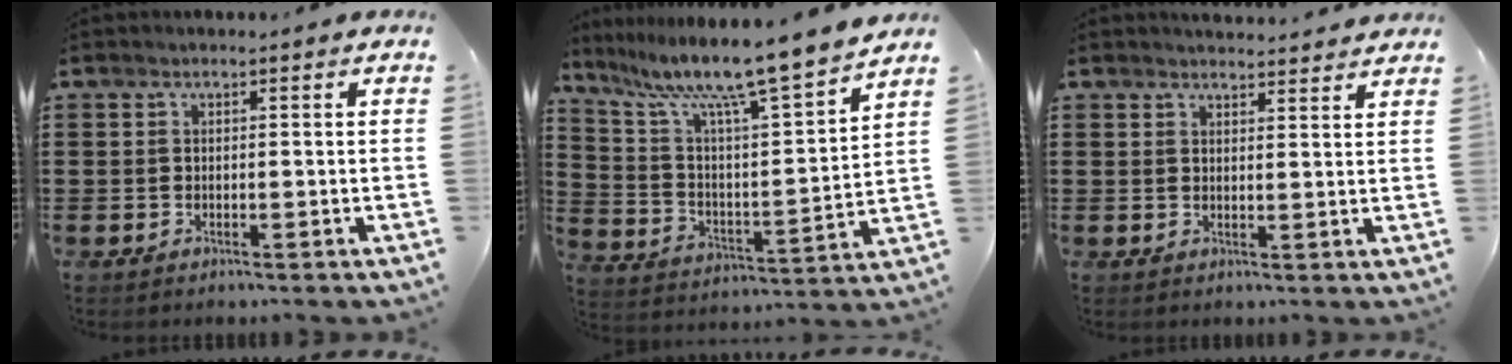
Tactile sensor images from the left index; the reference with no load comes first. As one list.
[{"total": 10.5, "force": [9.0, -0.6, 5.3], "torque": [-0.138, -0.067, 0.145]}, {"total": 2.4, "force": [2.4, 0.1, -0.1], "torque": [-0.006, -0.007, 0.045]}]